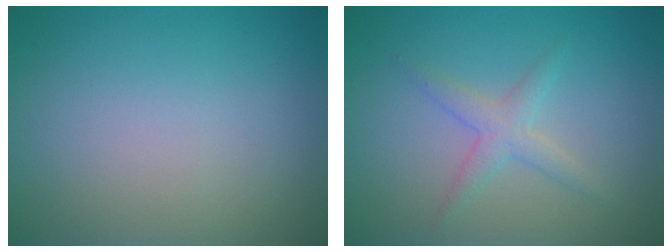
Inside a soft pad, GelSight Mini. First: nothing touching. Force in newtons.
{"total": 2.0, "press": 2.0, "slide": 0.0}